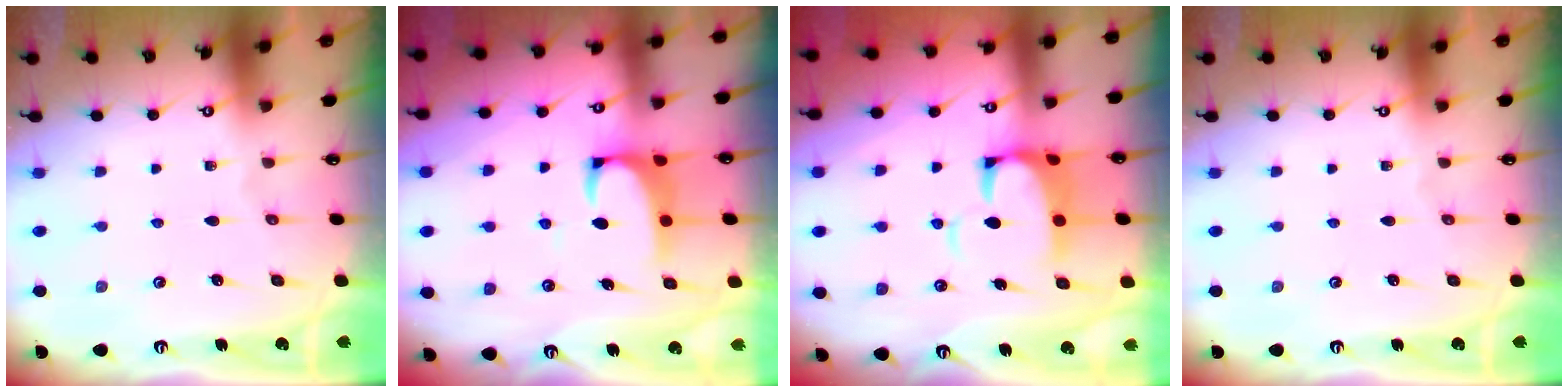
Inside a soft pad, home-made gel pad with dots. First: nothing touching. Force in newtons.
{"total": 2.3, "press": 2.0, "slide": 1.0}
{"total": 5.2, "press": 5.0, "slide": 1.2}
{"total": 0.0}